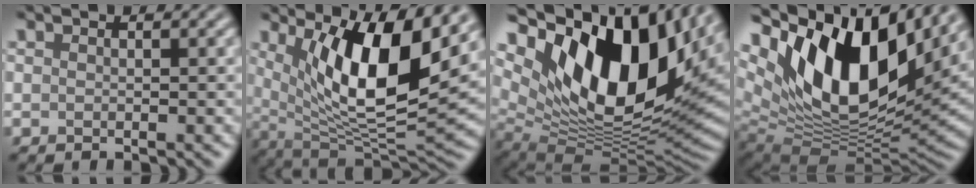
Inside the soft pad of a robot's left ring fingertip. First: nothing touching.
{"total": 10.6, "force": [3.8, 3.3, 9.4], "torque": [-0.150, -0.021, 0.072]}
{"total": 16.7, "force": [6.5, 8.6, 12.8], "torque": [-0.214, 0.006, 0.111]}
{"total": 15.7, "force": [6.9, 7.8, 11.8], "torque": [-0.200, 0.013, 0.121]}